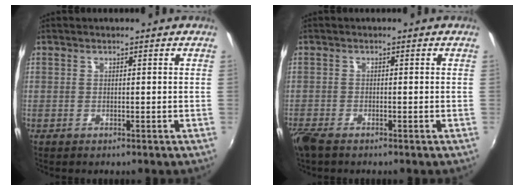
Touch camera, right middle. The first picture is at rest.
{"total": 3.8, "force": [-3.1, 1.0, 2.1], "torque": [-0.055, -0.017, -0.063]}